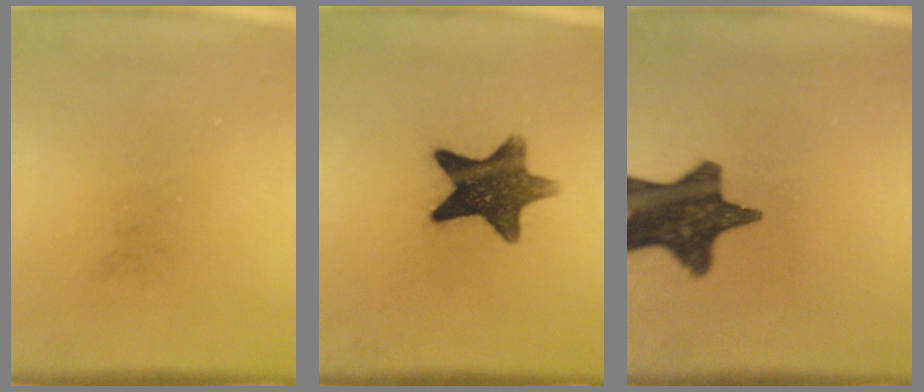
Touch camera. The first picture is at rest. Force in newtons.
{"total": 12.2}
{"total": 14.7}